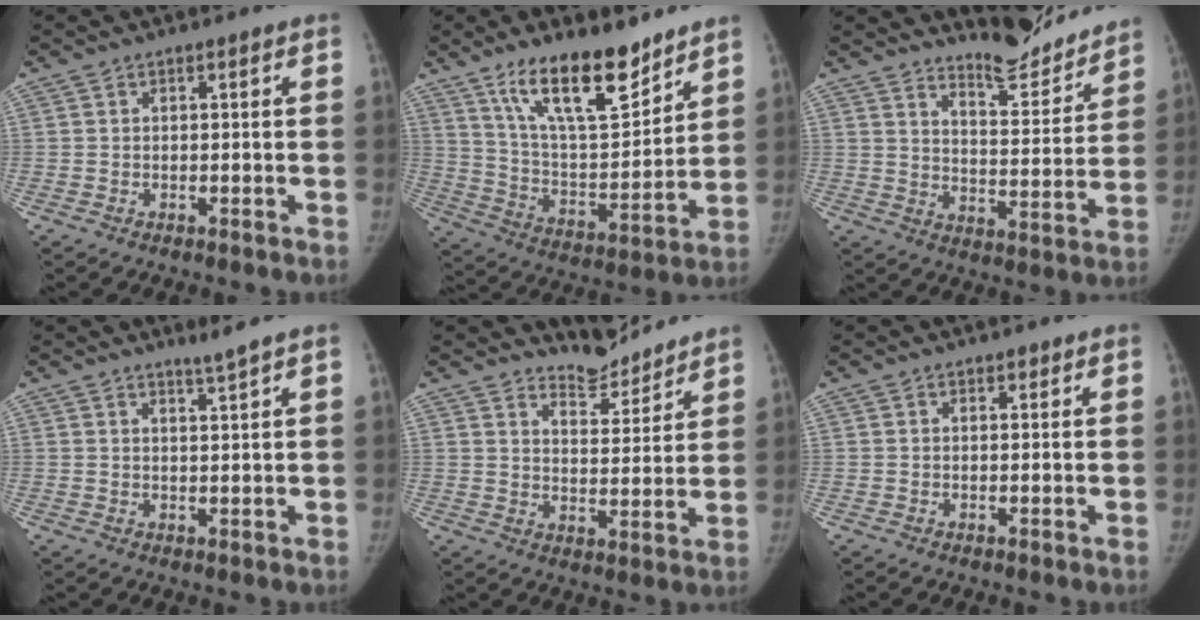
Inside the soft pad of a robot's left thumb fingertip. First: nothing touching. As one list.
[{"total": 19.4, "force": [13.7, 6.9, 11.9], "torque": [-0.153, -0.088, 0.238]}, {"total": 11.6, "force": [11.1, 2.0, 2.7], "torque": [-0.015, -0.093, 0.166]}, {"total": 2.1, "force": [1.8, -0.7, 0.7], "torque": [-0.012, -0.022, 0.033]}, {"total": 7.1, "force": [6.9, 1.6, 0.1], "torque": [0.021, -0.063, 0.116]}, {"total": 0.8, "force": [0.6, 0.5, 0.3], "torque": [0.003, -0.004, 0.004]}]